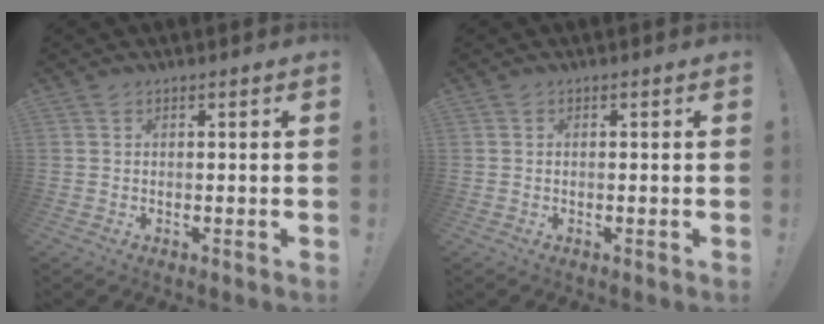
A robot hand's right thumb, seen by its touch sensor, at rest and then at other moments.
{"total": 0.0}